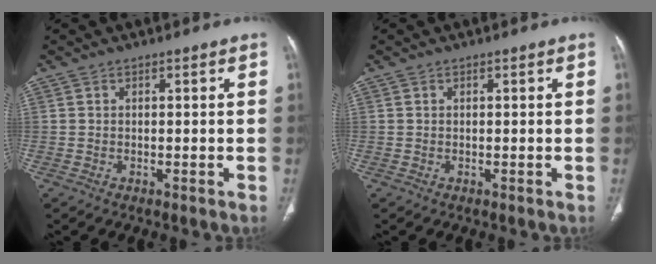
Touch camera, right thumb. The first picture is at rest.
{"total": 0.0}